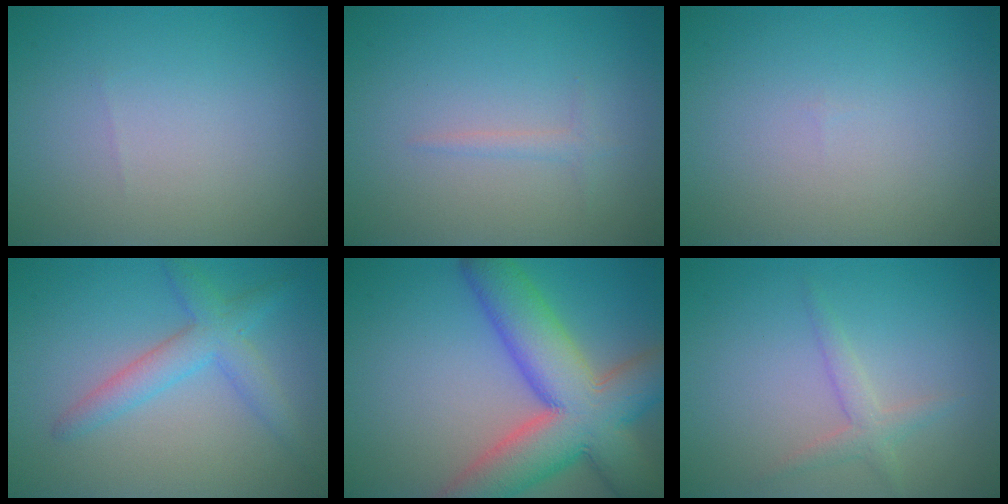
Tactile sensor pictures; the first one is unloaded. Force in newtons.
{"total": 0.8, "press": 0.8, "slide": 0.1}
{"total": 0.0}
{"total": 3.5, "press": 3.5, "slide": 0.2}
{"total": 11.8, "press": 11.8, "slide": 0.9}
{"total": 1.8, "press": 1.8, "slide": 0.1}